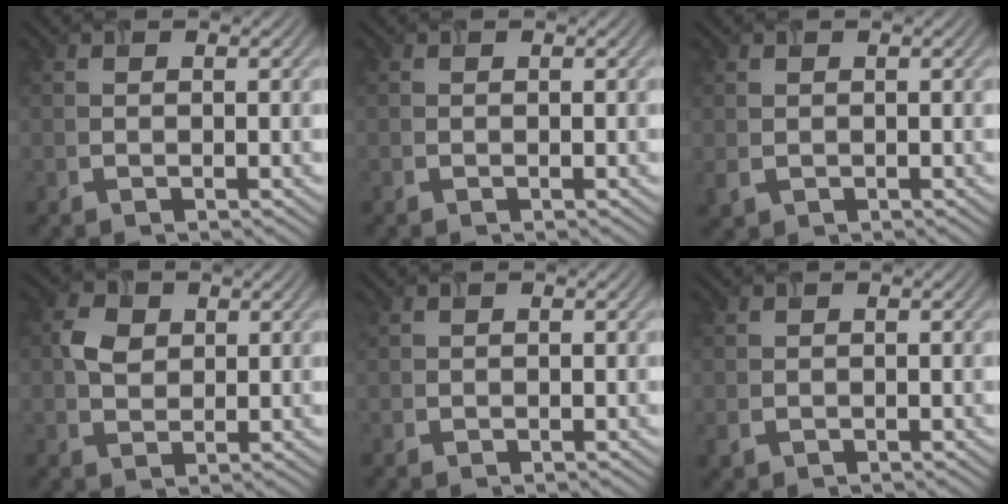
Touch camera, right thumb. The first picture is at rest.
{"total": 0.0}
{"total": 1.4, "force": [0.1, 1.2, 0.7], "torque": [-0.020, -0.003, 0.006]}
{"total": 3.3, "force": [0.9, 2.5, 2.0], "torque": [-0.045, 0.003, 0.013]}
{"total": 0.7, "force": [0.6, 0.4, 0.2], "torque": [-0.005, 0.003, 0.013]}
{"total": 0.8, "force": [0.2, 0.7, 0.4], "torque": [-0.012, -0.001, 0.006]}